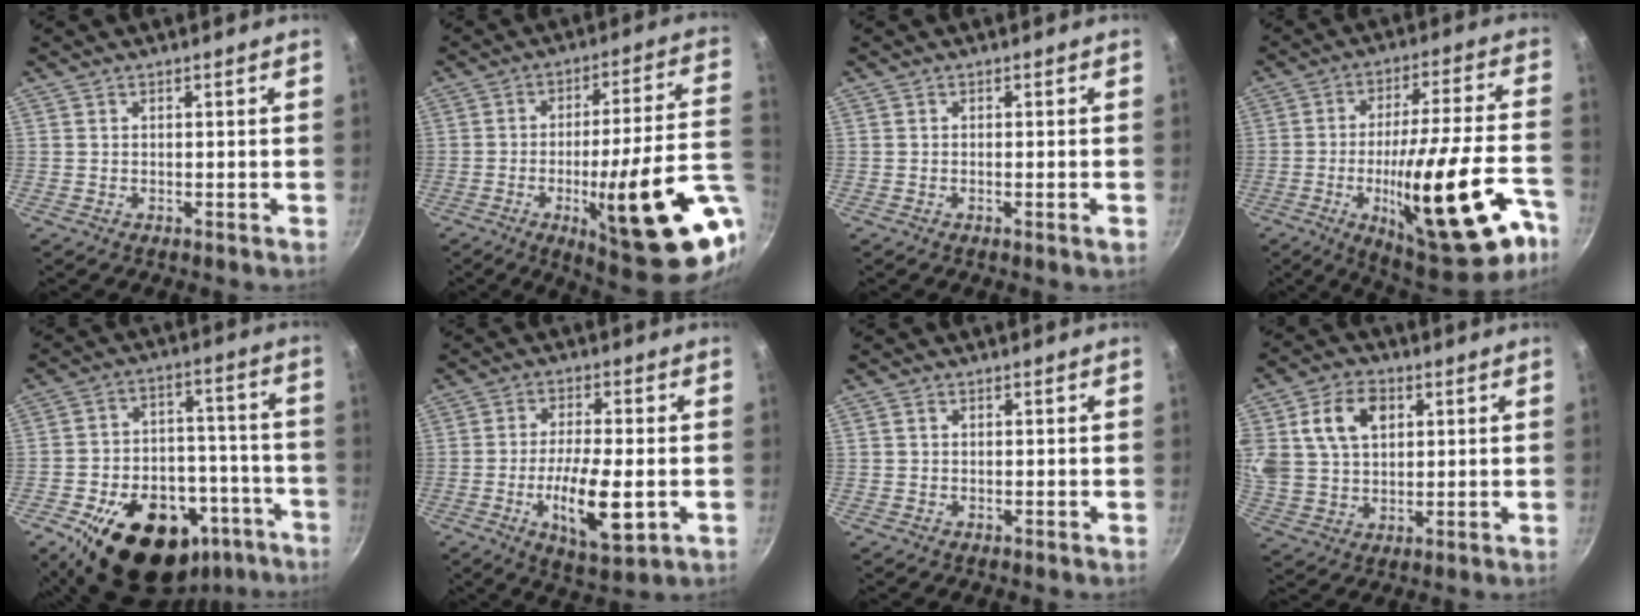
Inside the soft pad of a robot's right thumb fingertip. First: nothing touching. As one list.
[{"total": 24.2, "force": [-6.4, 5.0, 22.8], "torque": [-0.299, 0.013, -0.078]}, {"total": 1.0, "force": [-0.4, 0.0, 1.0], "torque": [-0.019, 0.000, -0.009]}, {"total": 26.8, "force": [-11.1, 7.7, 23.2], "torque": [-0.312, 0.041, -0.153]}, {"total": 27.2, "force": [-14.7, 16.3, 16.1], "torque": [-0.189, 0.069, -0.200]}, {"total": 12.3, "force": [-2.9, 3.9, 11.2], "torque": [-0.202, 0.001, -0.047]}, {"total": 0.7, "force": [0.2, 0.5, 0.3], "torque": [-0.005, 0.004, 0.003]}, {"total": 14.2, "force": [4.4, 10.1, 9.0], "torque": [-0.163, 0.007, 0.082]}]